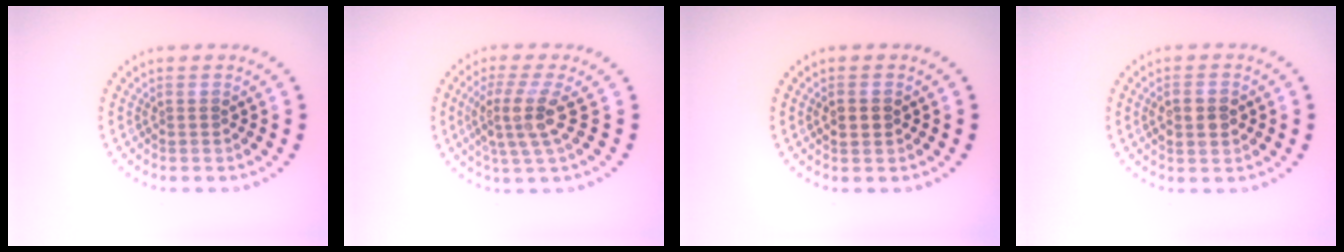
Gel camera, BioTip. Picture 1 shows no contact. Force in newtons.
{"total": 3.7, "press": 2.7, "slide": 2.5}
{"total": 2.0, "press": 2.0, "slide": 0.2}
{"total": 2.3, "press": 2.3, "slide": 0.3}